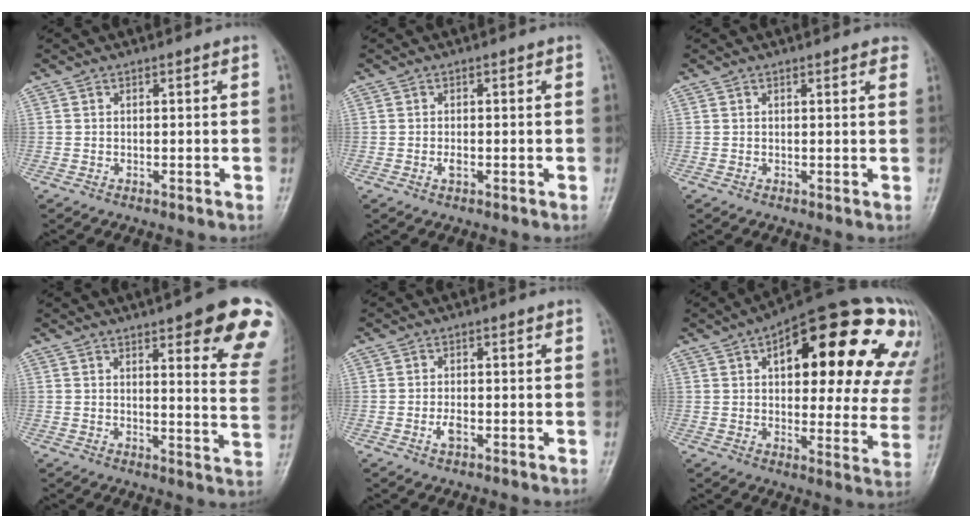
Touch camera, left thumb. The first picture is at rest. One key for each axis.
{"total": 1.3, "fx": -0.4, "fy": 0.7, "fz": 1.0, "tx": -0.017, "ty": -0.001, "tz": -0.009}
{"total": 2.7, "fx": 2.0, "fy": 0.9, "fz": 1.6, "tx": -0.004, "ty": 0.000, "tz": 0.015}
{"total": 16.8, "fx": 9.5, "fy": 3.7, "fz": 13.3, "tx": -0.135, "ty": -0.045, "tz": 0.103}
{"total": 2.2, "fx": -0.8, "fy": 1.2, "fz": 1.7, "tx": -0.030, "ty": 0.001, "tz": -0.017}
{"total": 28.7, "fx": 11.9, "fy": 11.7, "fz": 23.4, "tx": -0.259, "ty": 0.018, "tz": 0.157}